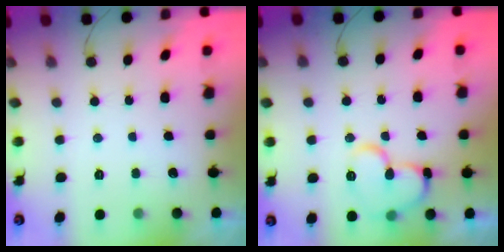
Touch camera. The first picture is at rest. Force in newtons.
{"total": 12.5, "press": 12.3, "slide": 1.9}